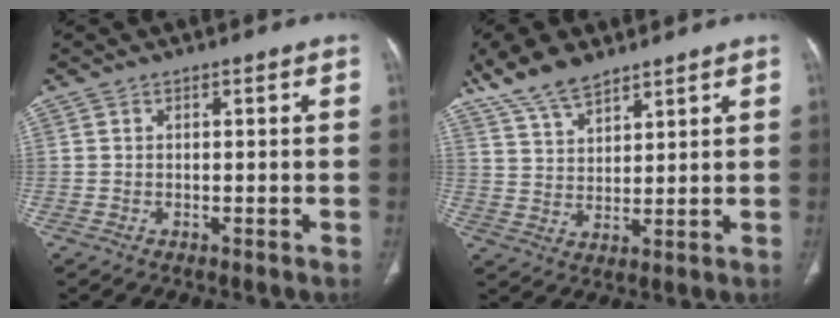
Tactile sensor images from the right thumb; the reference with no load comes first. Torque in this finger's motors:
{"motor_torque": [0.22, 1.96, 0.88, 1.23, 0.05]}